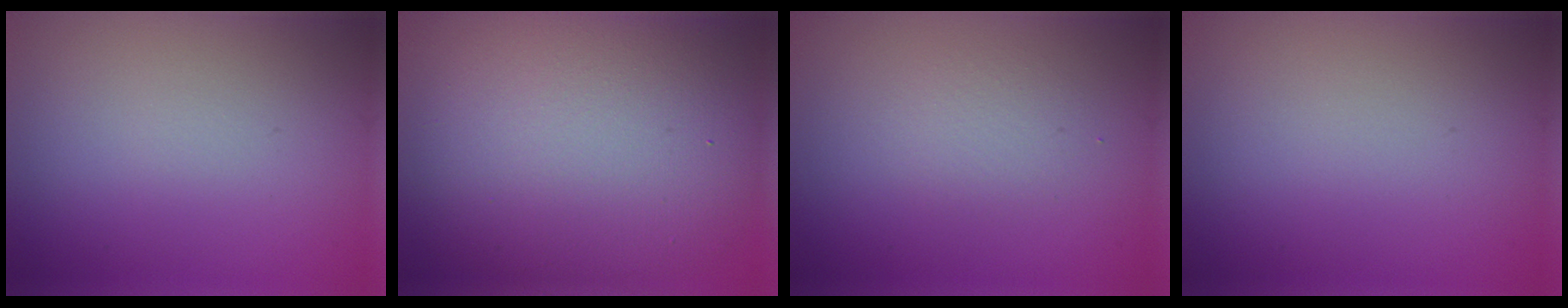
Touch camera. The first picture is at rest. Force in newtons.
{"total": 14.3, "press": 14.3, "slide": 1.3}
{"total": 1.5, "press": 1.5, "slide": 0.1}
{"total": 0.0}